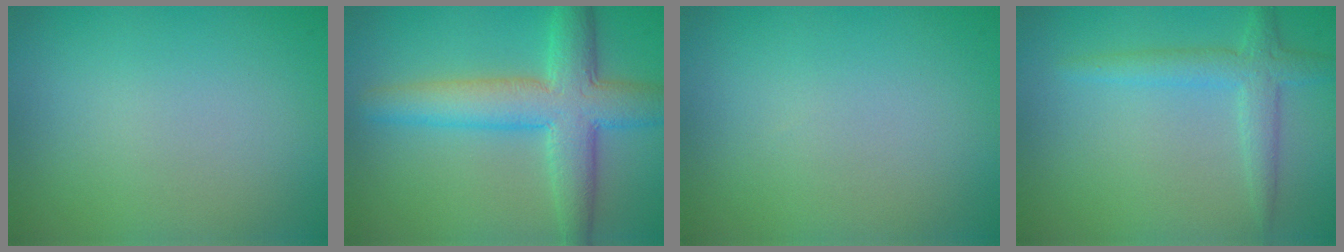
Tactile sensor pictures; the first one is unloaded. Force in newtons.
{"total": 6.5, "press": 6.5, "slide": 0.2}
{"total": 0.0}
{"total": 2.6, "press": 2.6, "slide": 0.1}